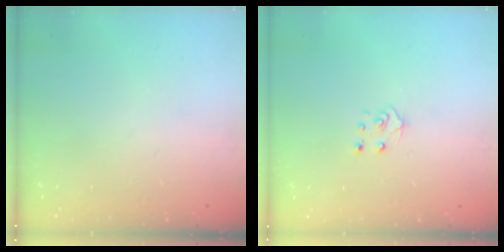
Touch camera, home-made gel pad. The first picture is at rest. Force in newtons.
{"total": 5.4, "press": 5.3, "slide": 0.4}